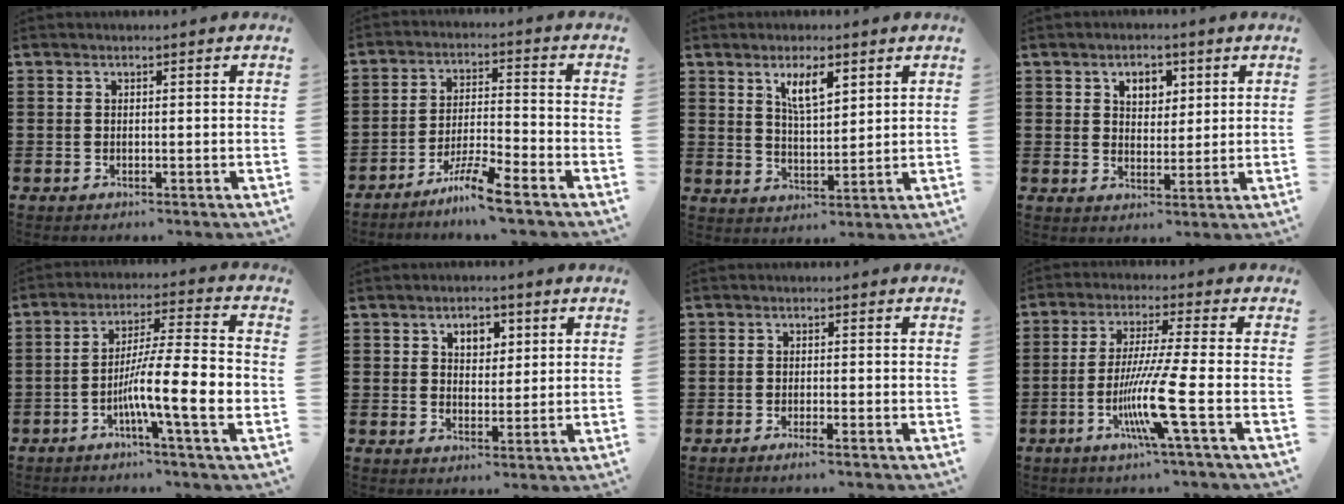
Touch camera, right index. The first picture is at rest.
{"total": 6.8, "force": [-5.5, -0.1, 3.9], "torque": [-0.085, -0.007, -0.108]}
{"total": 5.3, "force": [2.9, 1.7, 4.1], "torque": [-0.080, 0.003, 0.047]}
{"total": 3.9, "force": [1.9, 2.6, 2.2], "torque": [-0.045, 0.009, 0.029]}
{"total": 11.2, "force": [-3.6, 1.2, 10.6], "torque": [-0.191, -0.006, -0.066]}
{"total": 3.6, "force": [1.6, 2.4, 2.1], "torque": [-0.042, 0.009, 0.025]}
{"total": 1.3, "force": [-1.1, -0.2, 0.8], "torque": [-0.013, -0.004, -0.019]}
{"total": 10.6, "force": [-3.5, -0.5, 10.0], "torque": [-0.201, -0.022, -0.071]}